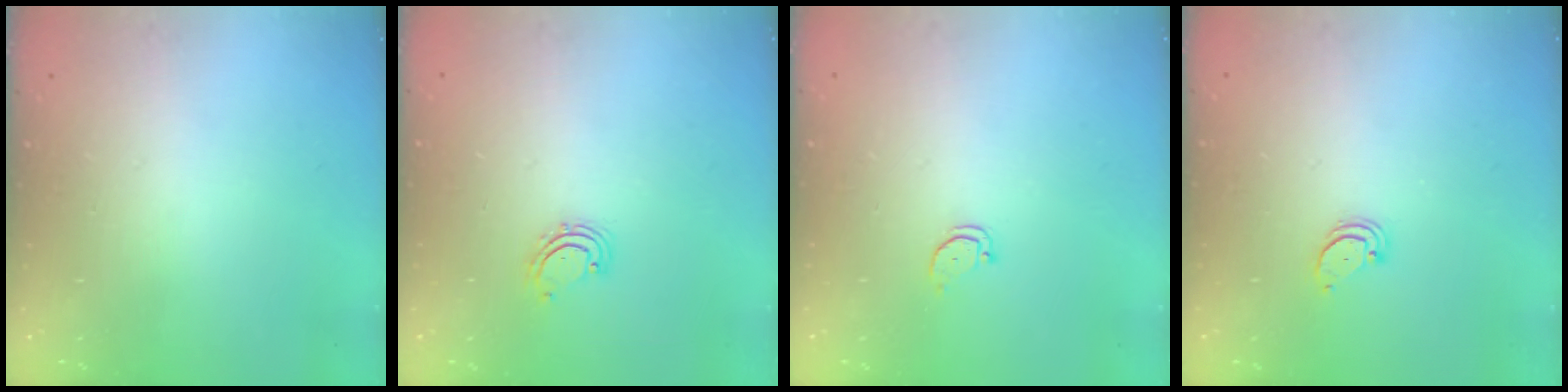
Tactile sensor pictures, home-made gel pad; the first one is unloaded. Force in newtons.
{"total": 2.9, "press": 2.9, "slide": 0.4}
{"total": 2.2, "press": 2.2, "slide": 0.2}
{"total": 2.0, "press": 2.0, "slide": 0.2}